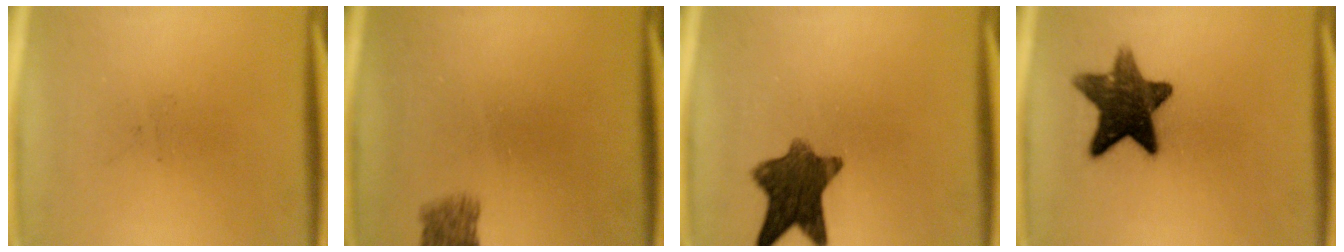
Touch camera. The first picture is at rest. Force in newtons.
{"total": 2.9}
{"total": 9.5}
{"total": 12.3}